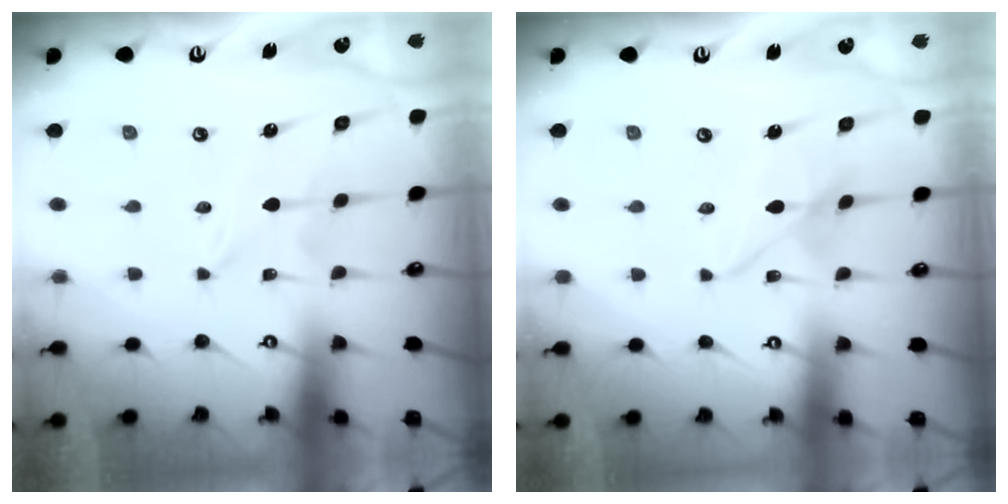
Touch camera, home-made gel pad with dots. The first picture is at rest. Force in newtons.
{"total": 4.1, "press": 4.1, "slide": 0.4}